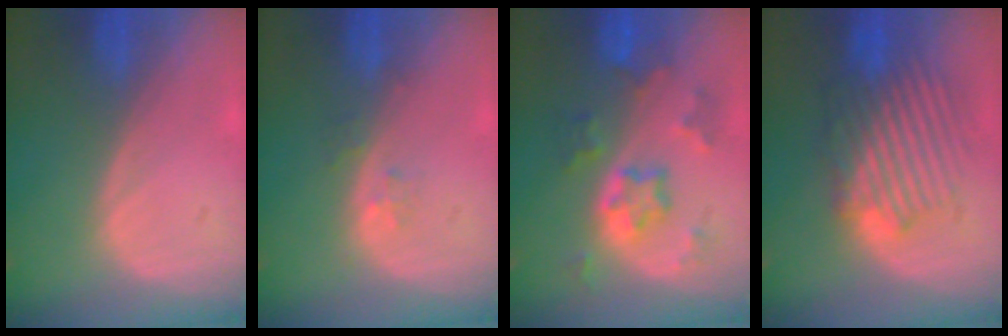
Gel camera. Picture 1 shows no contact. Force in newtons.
{"total": 1.6, "press": 1.6, "slide": 0.1}
{"total": 7.5, "press": 6.6, "slide": 3.6}
{"total": 8.7, "press": 8.6, "slide": 1.6}